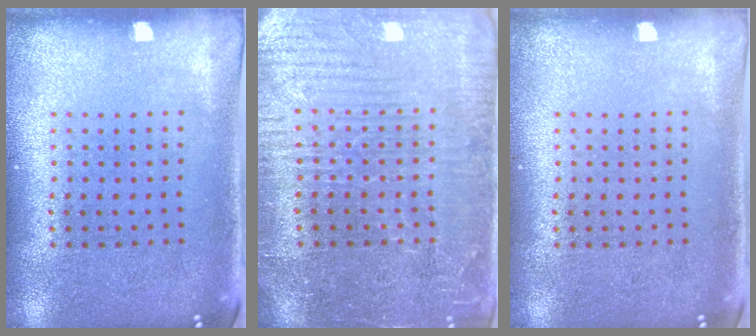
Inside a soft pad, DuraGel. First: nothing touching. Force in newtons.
{"total": 4.2, "press": 3.9, "slide": 1.4}
{"total": 0.0}